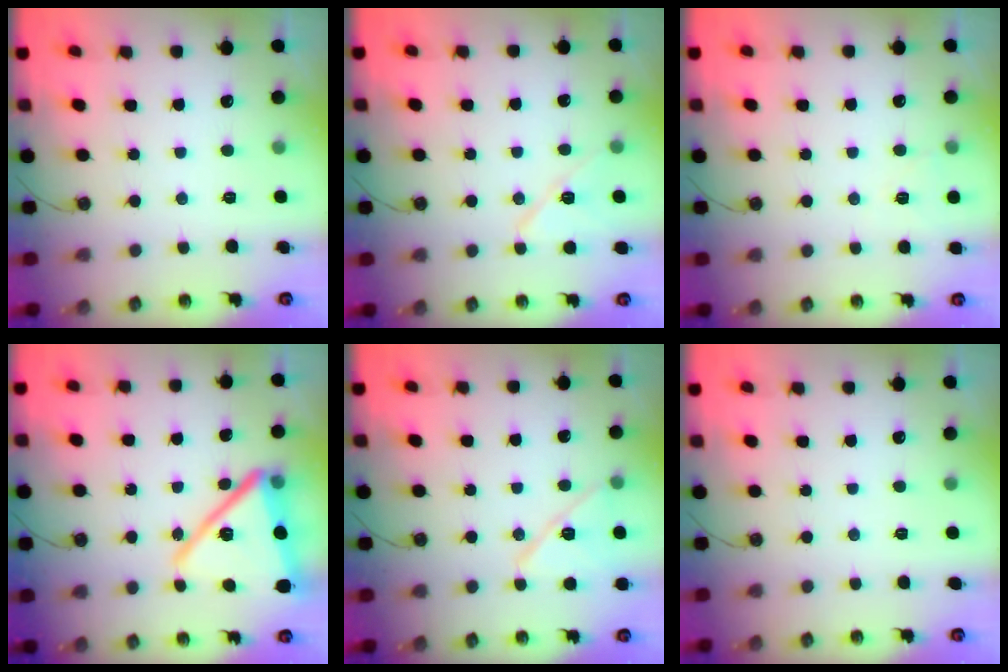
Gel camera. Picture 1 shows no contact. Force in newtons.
{"total": 9.8, "press": 9.7, "slide": 1.1}
{"total": 5.9, "press": 2.3, "slide": 5.4}
{"total": 19.7, "press": 19.5, "slide": 3.0}
{"total": 12.7, "press": 12.7, "slide": 0.7}
{"total": 0.0}